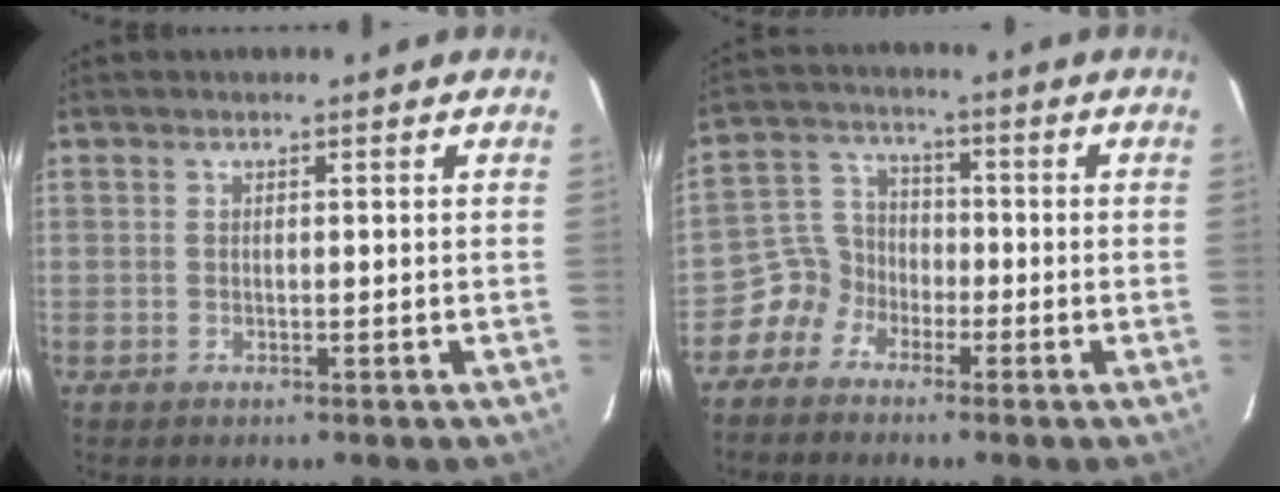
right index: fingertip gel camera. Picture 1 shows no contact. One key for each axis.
{"total": 5.5, "fx": -3.5, "fy": 4.2, "fz": 0.3, "tx": -0.006, "ty": 0.031, "tz": -0.079}